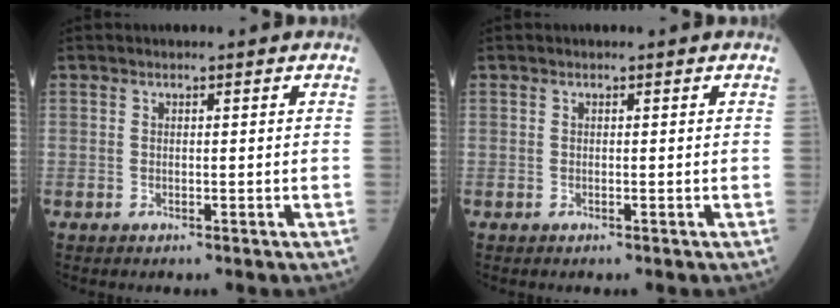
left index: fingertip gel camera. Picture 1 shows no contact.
{"total": 0.0}